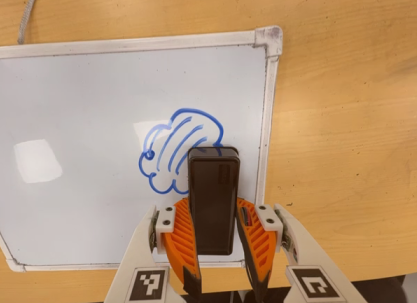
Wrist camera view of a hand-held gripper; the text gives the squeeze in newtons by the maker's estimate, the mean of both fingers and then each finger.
{"total": 9.3, "left": 8.3, "right": 10.3}